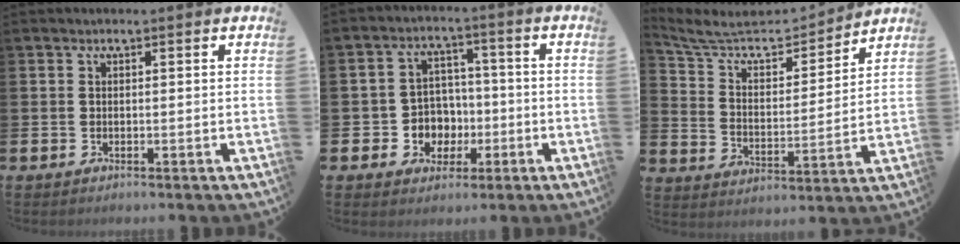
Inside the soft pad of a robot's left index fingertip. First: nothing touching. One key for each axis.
{"total": 5.3, "fx": -0.5, "fy": 5.2, "fz": 0.9, "tx": -0.037, "ty": 0.004, "tz": -0.012}
{"total": 7.7, "fx": 6.9, "fy": 2.7, "fz": 2.0, "tx": -0.083, "ty": -0.049, "tz": 0.118}